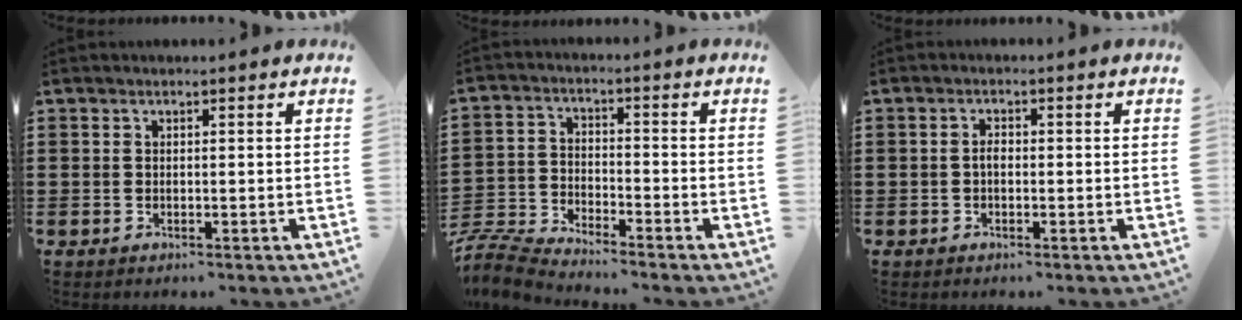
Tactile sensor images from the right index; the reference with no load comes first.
{"total": 5.9, "force": [-5.8, 0.2, 1.0], "torque": [-0.041, -0.006, -0.121]}
{"total": 1.3, "force": [-0.2, 0.6, 1.2], "torque": [-0.022, 0.002, -0.004]}